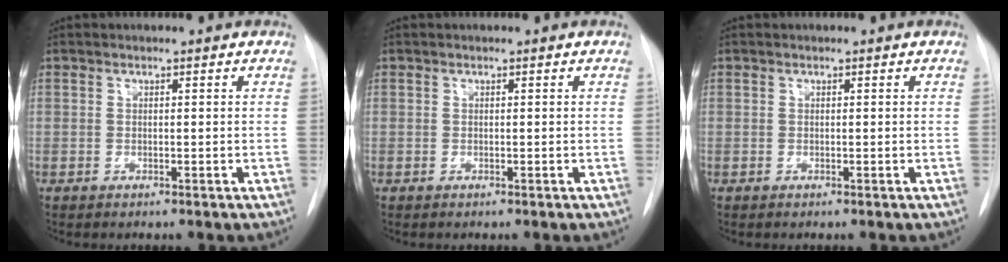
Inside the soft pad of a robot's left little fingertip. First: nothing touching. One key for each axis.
{"total": 0.0}
{"total": 0.0}